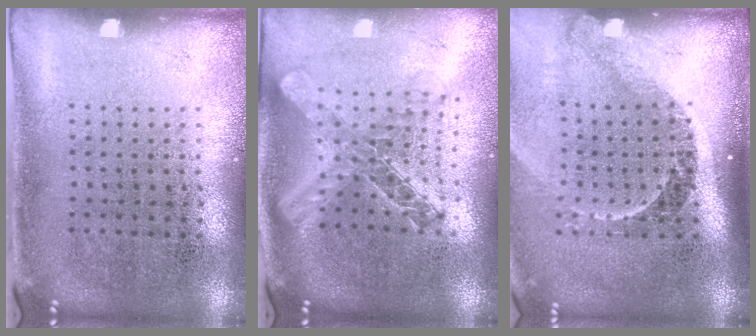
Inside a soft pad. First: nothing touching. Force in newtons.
{"total": 2.1, "press": 1.7, "slide": 1.3}
{"total": 2.3, "press": 1.6, "slide": 1.7}